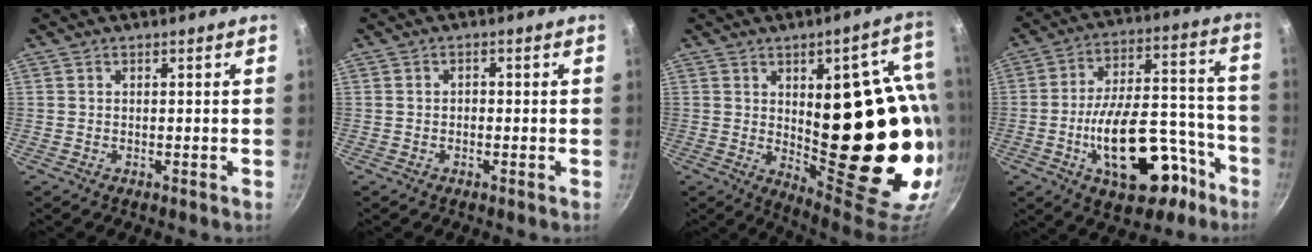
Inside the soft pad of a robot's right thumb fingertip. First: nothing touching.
{"total": 1.1, "force": [-0.3, 0.9, 0.6], "torque": [-0.009, 0.006, -0.005]}
{"total": 27.0, "force": [-0.7, 10.6, 24.8], "torque": [-0.283, -0.020, 0.019]}
{"total": 22.1, "force": [-9.3, 11.3, 16.6], "torque": [-0.194, 0.068, -0.121]}